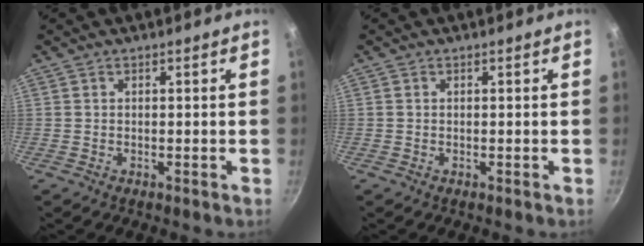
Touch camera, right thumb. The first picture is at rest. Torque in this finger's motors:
{"motor_torque": [0.09, -0.02, -0.34, 0.21, 0.04]}